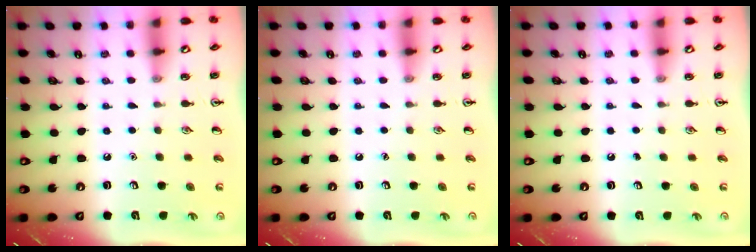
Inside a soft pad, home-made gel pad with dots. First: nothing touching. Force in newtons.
{"total": 0.0}
{"total": 0.0}